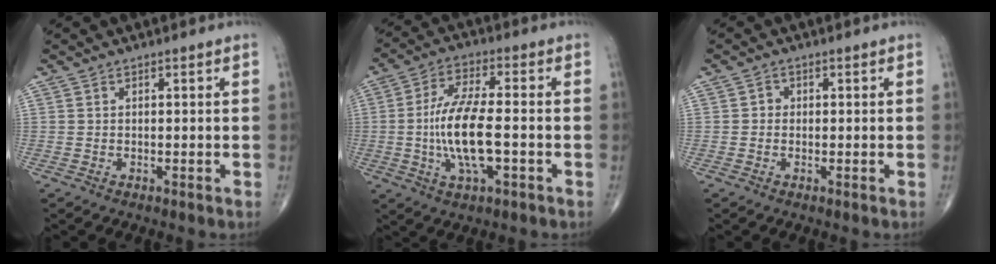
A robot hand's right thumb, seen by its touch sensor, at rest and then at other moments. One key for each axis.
{"total": 12.7, "fx": -1.9, "fy": 4.4, "fz": 11.7, "tx": -0.237, "ty": 0.013, "tz": -0.035}
{"total": 1.2, "fx": -0.1, "fy": 1.1, "fz": 0.5, "tx": 0.000, "ty": 0.004, "tz": -0.005}